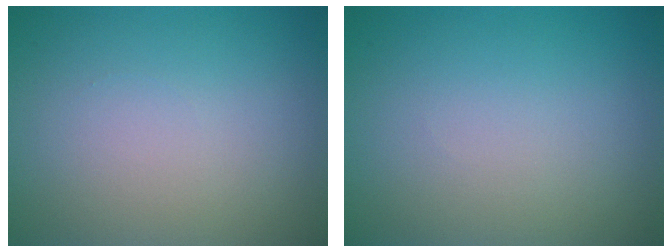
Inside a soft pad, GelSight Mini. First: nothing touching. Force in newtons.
{"total": 0.0}